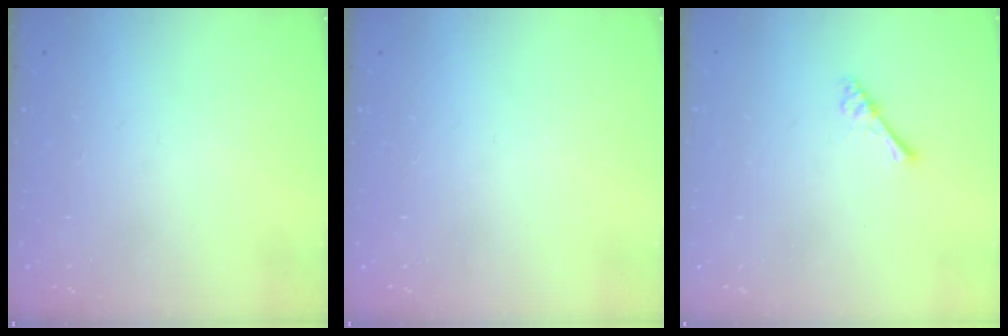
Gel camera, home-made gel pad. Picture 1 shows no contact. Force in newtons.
{"total": 0.0}
{"total": 2.4, "press": 2.4, "slide": 0.4}